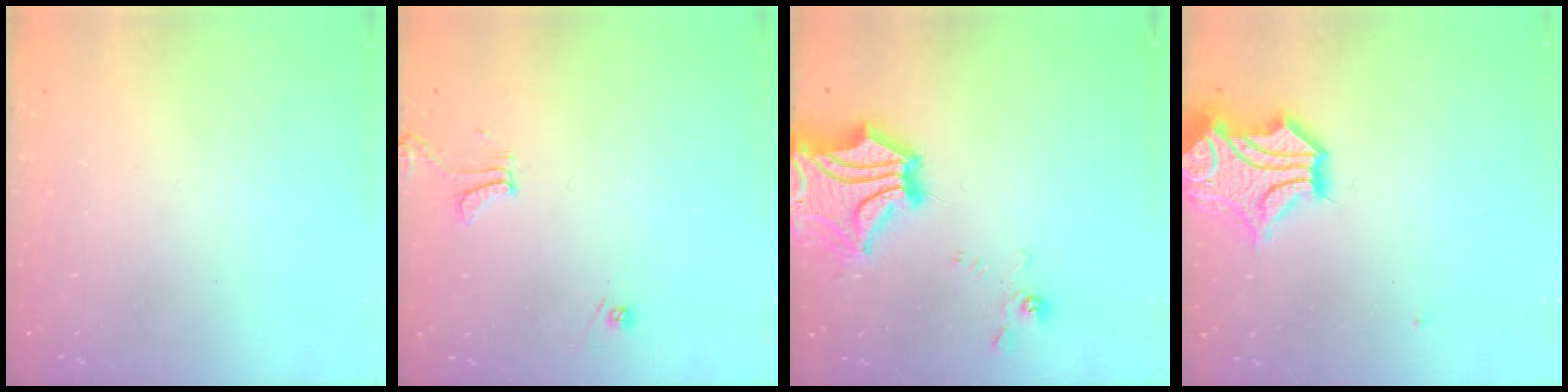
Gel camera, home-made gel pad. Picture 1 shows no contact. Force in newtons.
{"total": 0.6, "press": 0.5, "slide": 0.4}
{"total": 9.4, "press": 9.0, "slide": 2.9}
{"total": 6.6, "press": 6.2, "slide": 2.1}